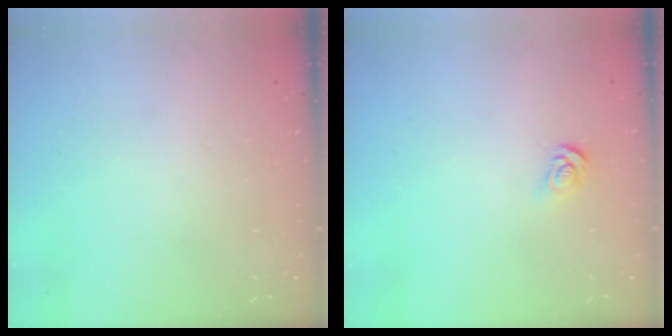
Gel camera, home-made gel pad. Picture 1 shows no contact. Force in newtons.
{"total": 4.3, "press": 4.2, "slide": 0.4}